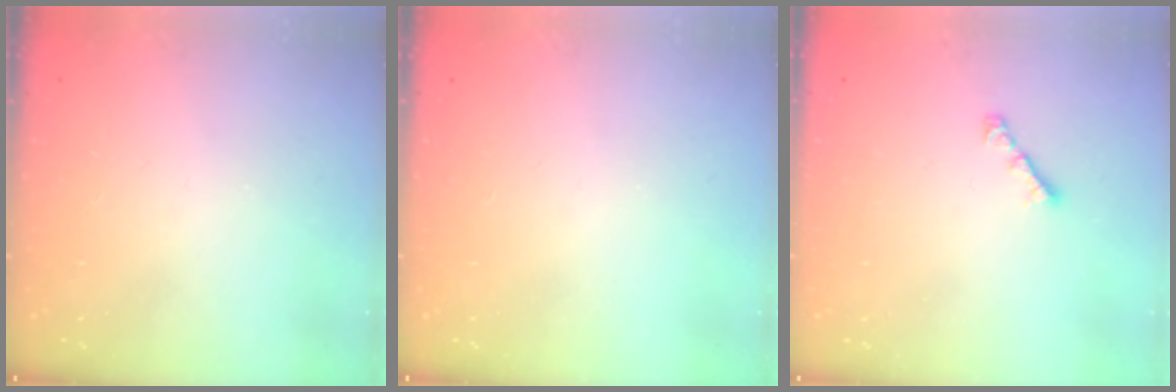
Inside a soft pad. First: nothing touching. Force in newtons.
{"total": 0.0}
{"total": 2.6, "press": 2.5, "slide": 0.7}